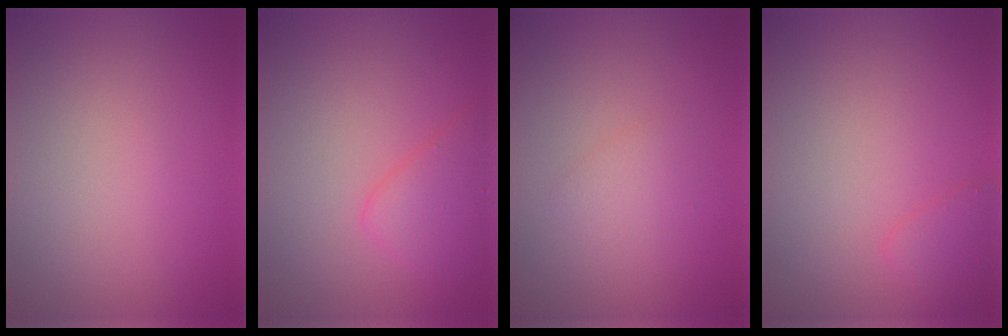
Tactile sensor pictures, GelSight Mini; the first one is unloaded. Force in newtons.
{"total": 3.1, "press": 3.1, "slide": 0.1}
{"total": 1.3, "press": 1.3, "slide": 0.1}
{"total": 1.5, "press": 1.5, "slide": 0.1}